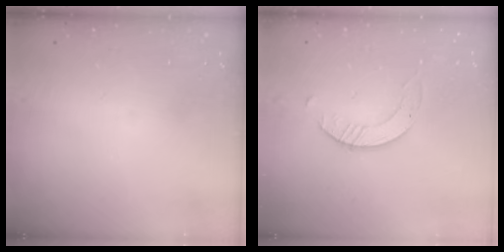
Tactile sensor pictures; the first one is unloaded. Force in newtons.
{"total": 1.7, "press": 1.7, "slide": 0.2}